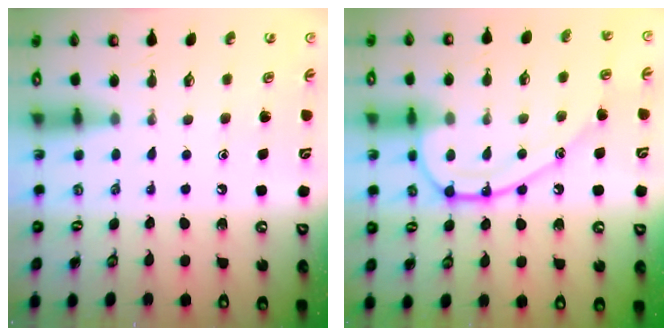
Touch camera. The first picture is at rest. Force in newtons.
{"total": 13.2, "press": 13.1, "slide": 1.1}